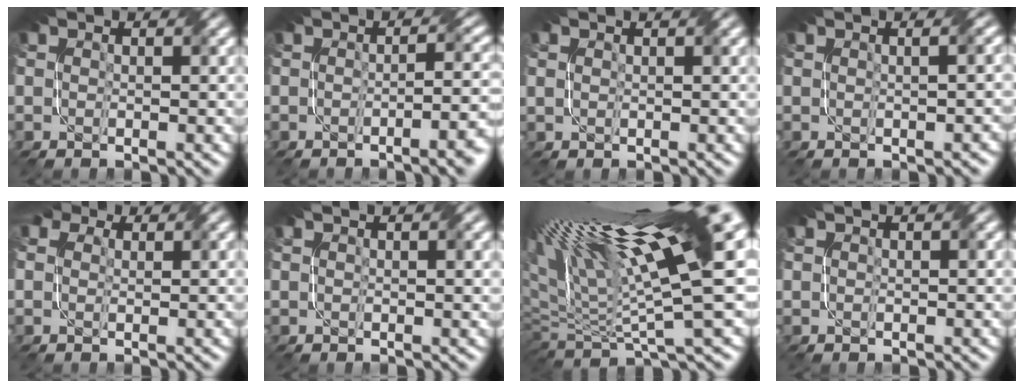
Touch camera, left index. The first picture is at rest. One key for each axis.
{"total": 4.8, "fx": -1.5, "fy": 1.5, "fz": 4.3, "tx": -0.031, "ty": 0.002, "tz": -0.017}
{"total": 1.1, "fx": 0.8, "fy": 0.4, "fz": 0.7, "tx": -0.014, "ty": 0.000, "tz": 0.015}
{"total": 3.0, "fx": 0.6, "fy": 1.3, "fz": 2.6, "tx": -0.007, "ty": 0.014, "tz": -0.004}
{"total": 4.1, "fx": 2.6, "fy": 2.7, "fz": 1.9, "tx": -0.046, "ty": 0.017, "tz": 0.032}
{"total": 2.9, "fx": 1.7, "fy": 1.0, "fz": 2.1, "tx": -0.013, "ty": 0.007, "tz": 0.013}
{"total": 15.0, "fx": 6.0, "fy": 2.9, "fz": 13.4, "tx": -0.229, "ty": 0.024, "tz": 0.107}
{"total": 1.2, "fx": 1.0, "fy": 0.4, "fz": 0.7, "tx": -0.013, "ty": -0.002, "tz": 0.011}